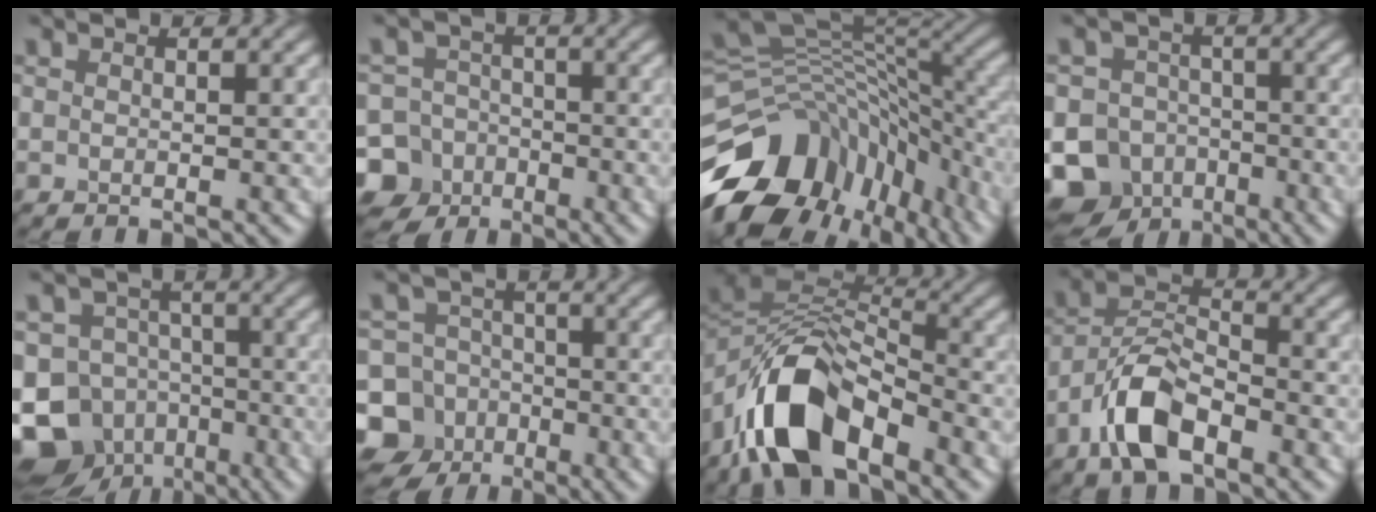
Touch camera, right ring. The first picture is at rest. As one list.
[{"total": 10.5, "force": [-5.7, 8.6, 2.0], "torque": [-0.037, -0.041, -0.125]}, {"total": 14.7, "force": [-8.4, 8.8, 8.2], "torque": [-0.185, 0.009, -0.142]}, {"total": 11.7, "force": [-6.5, 9.4, 2.6], "torque": [-0.037, -0.032, -0.137]}, {"total": 12.3, "force": [-6.7, 9.6, 3.9], "torque": [-0.072, -0.023, -0.130]}, {"total": 12.5, "force": [-5.8, 10.8, 2.3], "torque": [-0.063, -0.036, -0.118]}, {"total": 11.0, "force": [-6.3, 5.1, 7.4], "torque": [-0.135, 0.007, -0.126]}, {"total": 6.6, "force": [-3.8, 3.0, 4.6], "torque": [-0.085, 0.007, -0.082]}]